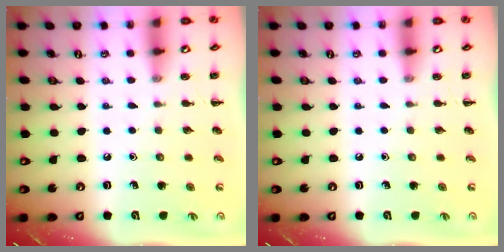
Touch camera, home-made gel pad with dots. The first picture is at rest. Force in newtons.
{"total": 0.0}